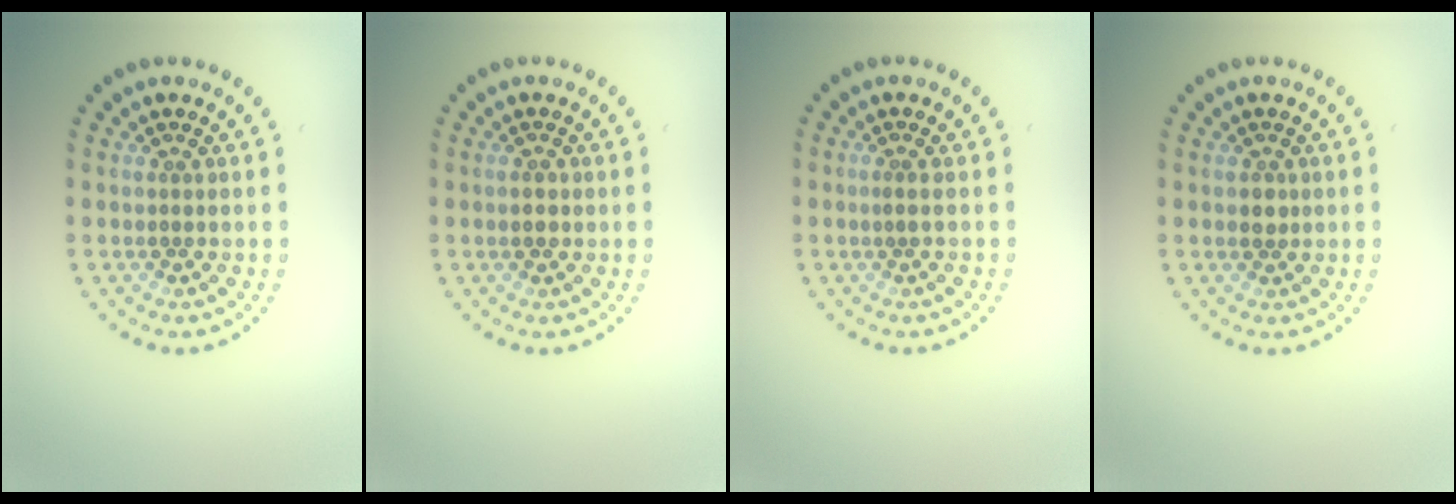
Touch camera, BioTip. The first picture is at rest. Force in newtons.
{"total": 1.5, "press": 1.5, "slide": 0.1}
{"total": 0.6, "press": 0.2, "slide": 0.5}
{"total": 1.1, "press": 1.0, "slide": 0.4}